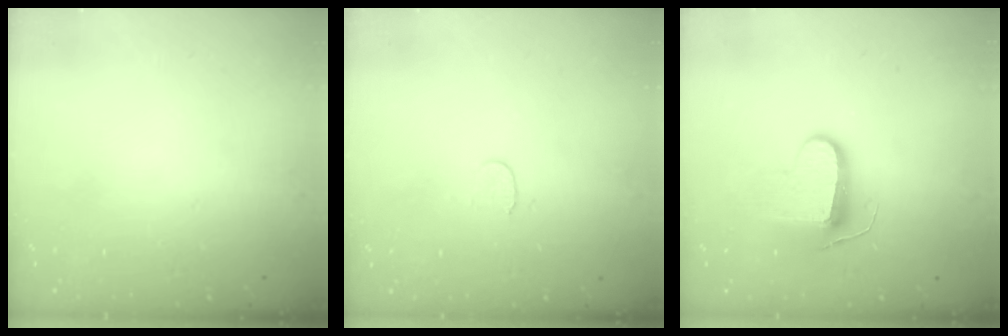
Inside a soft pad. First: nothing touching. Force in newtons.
{"total": 3.8, "press": 3.8, "slide": 0.3}
{"total": 9.5, "press": 9.5, "slide": 0.1}